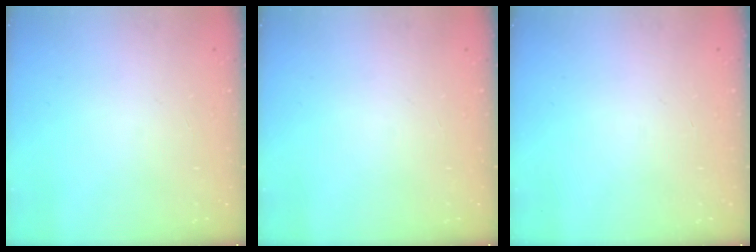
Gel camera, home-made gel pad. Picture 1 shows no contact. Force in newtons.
{"total": 0.0}
{"total": 0.0}